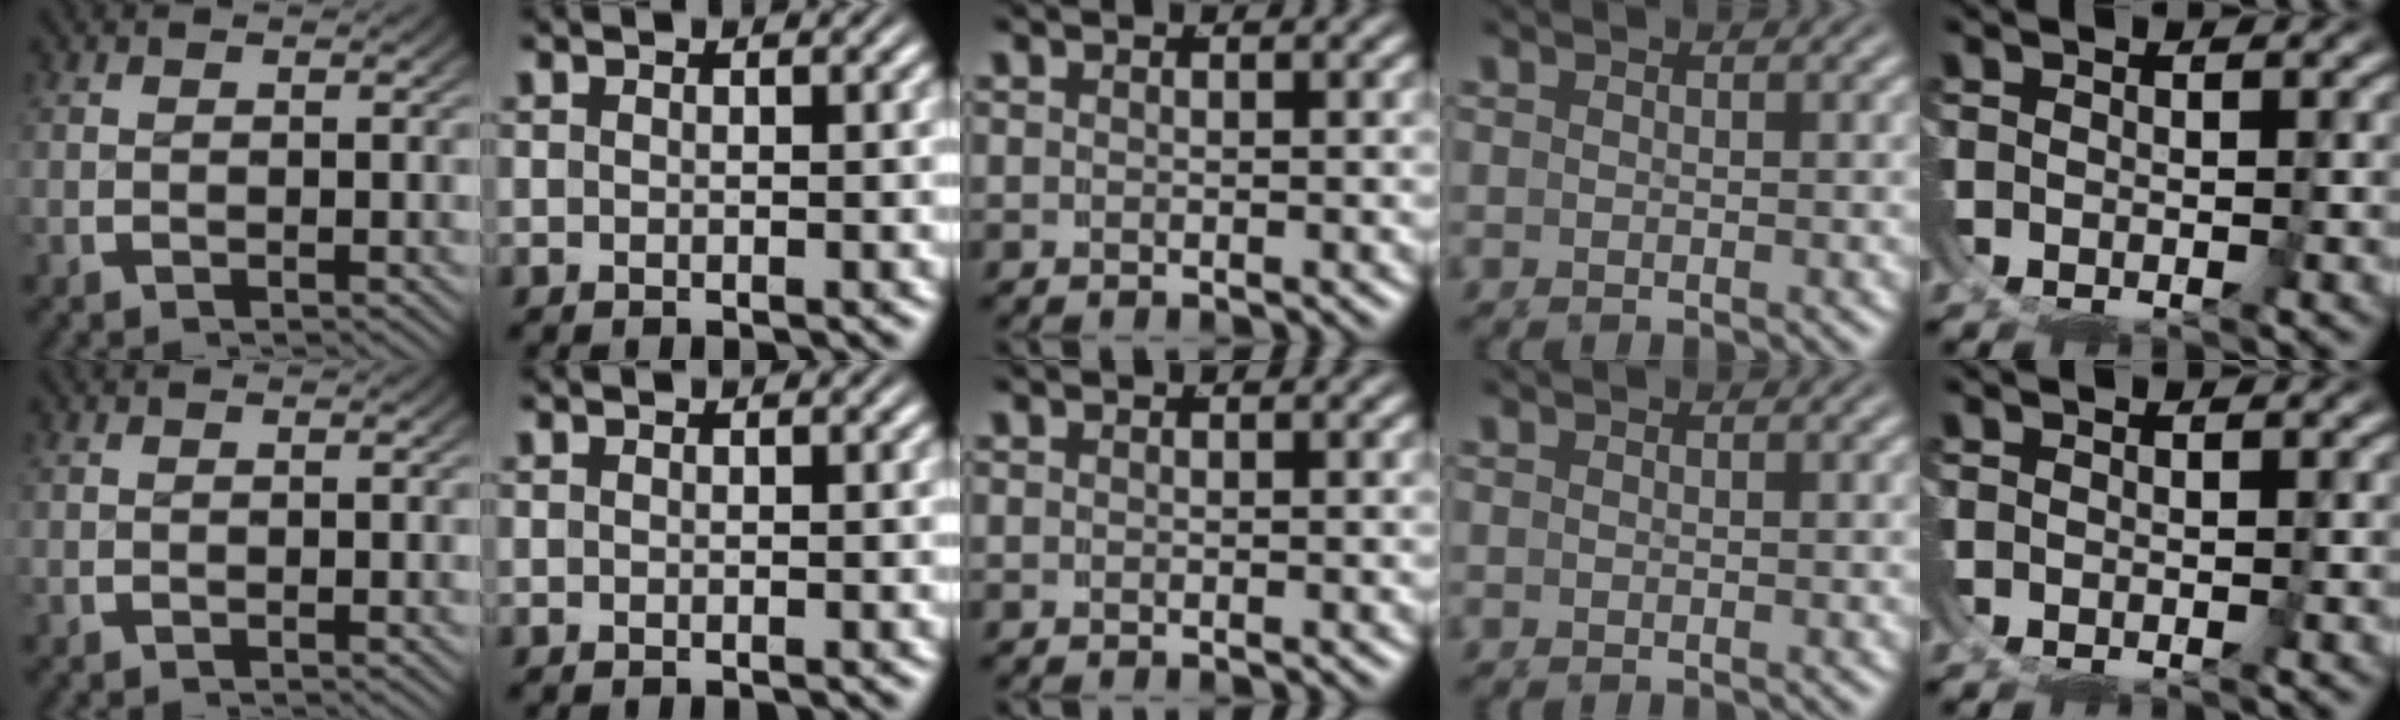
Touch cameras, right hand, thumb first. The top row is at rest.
{}